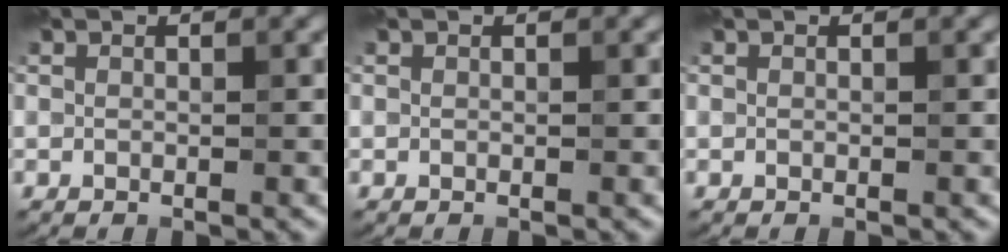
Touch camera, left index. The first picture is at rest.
{"total": 0.0}
{"total": 0.0}